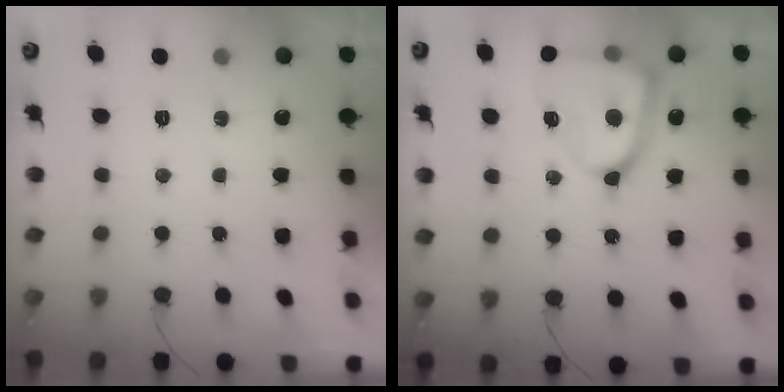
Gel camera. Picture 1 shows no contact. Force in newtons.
{"total": 18.1, "press": 18.1, "slide": 1.7}